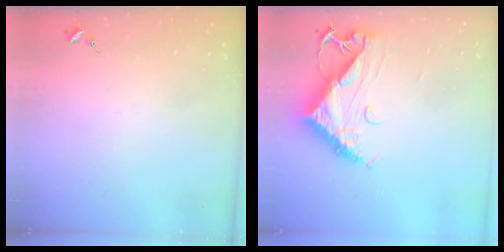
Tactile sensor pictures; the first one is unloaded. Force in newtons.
{"total": 11.6, "press": 11.6, "slide": 1.1}